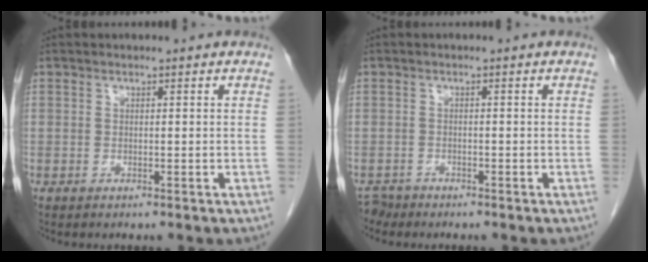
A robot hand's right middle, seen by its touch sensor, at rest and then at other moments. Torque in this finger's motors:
{"motor_torque": [-0.45, -0.05, -0.09, -0.03]}